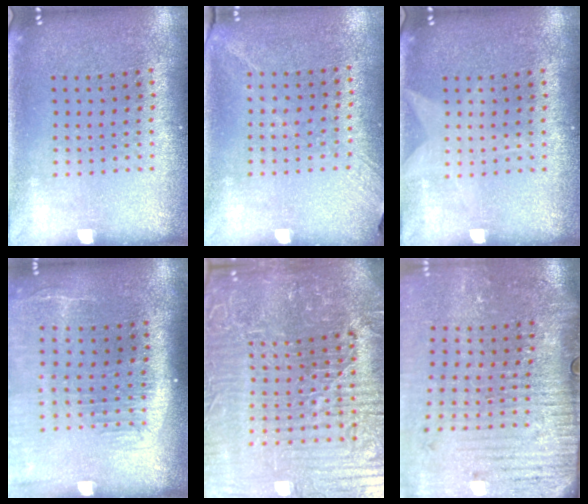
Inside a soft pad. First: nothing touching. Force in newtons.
{"total": 1.3, "press": 1.0, "slide": 0.9}
{"total": 0.9, "press": 0.9, "slide": 0.2}
{"total": 2.1, "press": 1.7, "slide": 1.1}
{"total": 7.9, "press": 7.0, "slide": 3.6}
{"total": 4.5, "press": 3.8, "slide": 2.5}